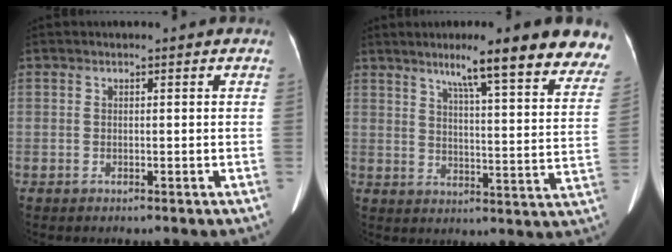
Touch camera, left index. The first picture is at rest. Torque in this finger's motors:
{"motor_torque": [1.09, -1.05, 0.70, 0.15]}